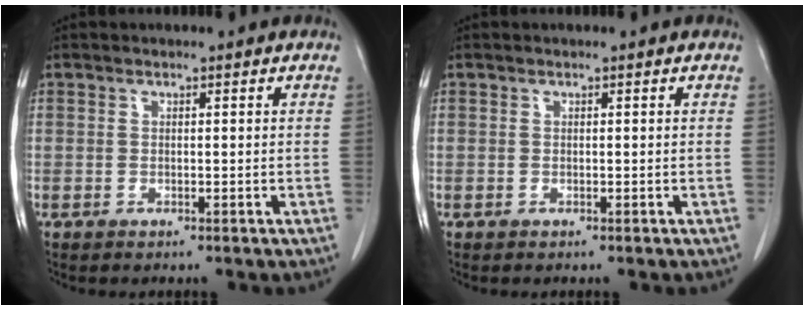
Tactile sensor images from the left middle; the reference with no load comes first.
{"total": 0.0}